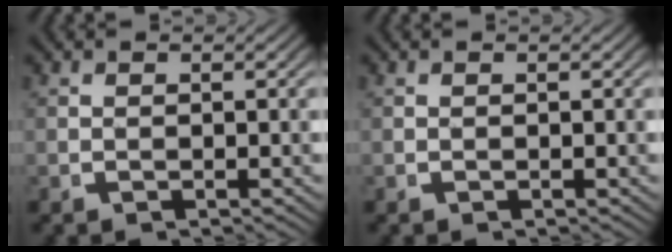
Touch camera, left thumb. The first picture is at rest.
{"total": 0.0}